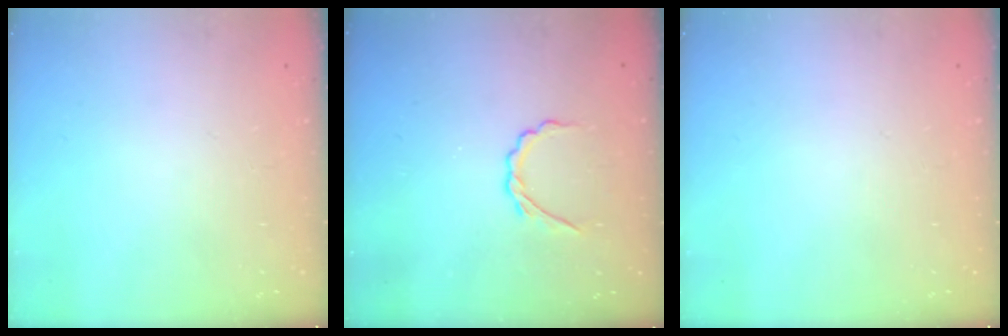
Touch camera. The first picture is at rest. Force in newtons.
{"total": 2.7, "press": 2.6, "slide": 0.8}
{"total": 0.0}